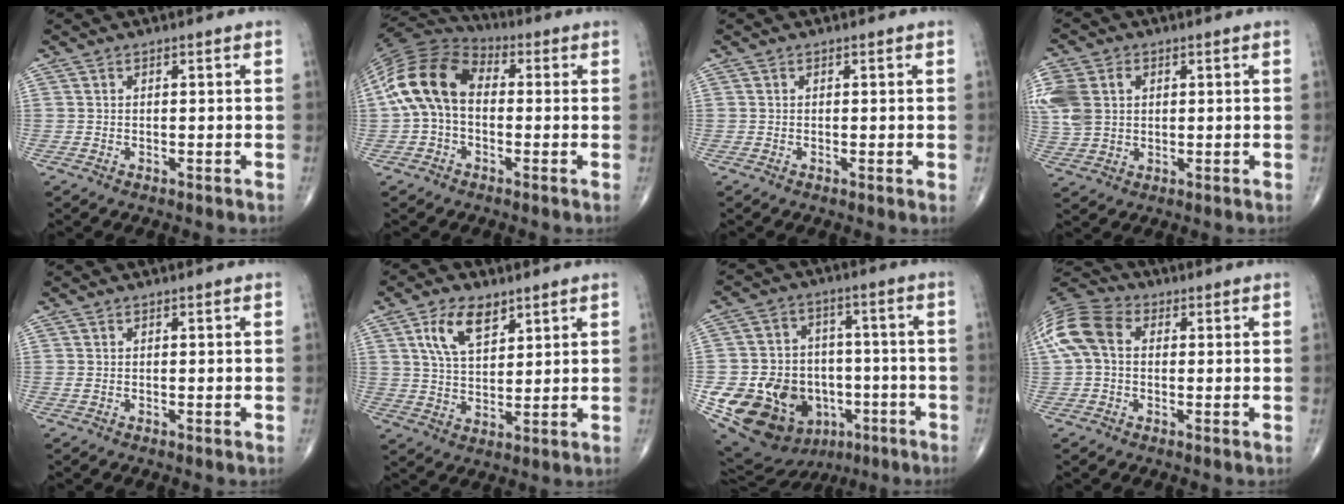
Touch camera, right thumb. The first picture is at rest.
{"total": 14.5, "force": [0.2, 9.8, 10.7], "torque": [-0.207, 0.037, -0.010]}
{"total": 0.8, "force": [0.1, 0.1, 0.8], "torque": [-0.017, -0.004, 0.000]}
{"total": 12.0, "force": [2.6, 9.3, 7.1], "torque": [-0.181, 0.010, 0.054]}
{"total": 0.8, "force": [0.0, 0.3, 0.7], "torque": [-0.017, -0.004, 0.004]}
{"total": 9.0, "force": [4.6, 4.8, 6.1], "torque": [-0.098, -0.019, 0.089]}
{"total": 22.3, "force": [-6.8, 17.1, 12.5], "torque": [-0.201, 0.040, -0.088]}
{"total": 11.7, "force": [1.6, 8.3, 8.0], "torque": [-0.175, 0.035, 0.022]}